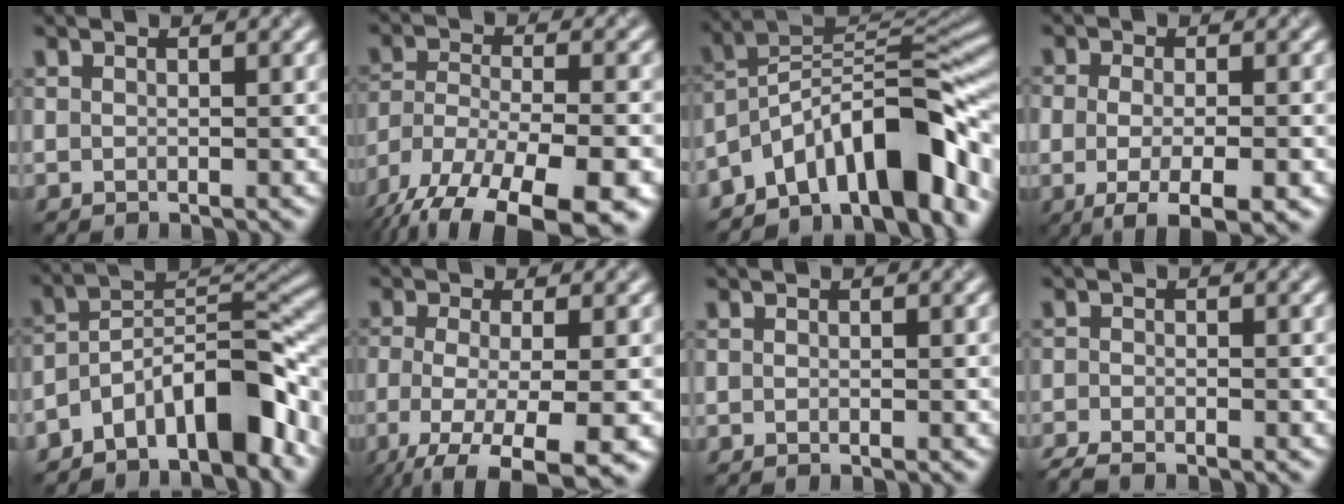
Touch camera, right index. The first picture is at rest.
{"total": 17.9, "force": [-13.6, 7.3, 9.0], "torque": [-0.170, -0.044, -0.171]}
{"total": 10.9, "force": [-6.7, 4.1, 7.6], "torque": [-0.097, 0.022, -0.128]}
{"total": 4.9, "force": [-1.8, 1.7, 4.3], "torque": [-0.080, -0.008, -0.032]}
{"total": 8.9, "force": [-6.1, 3.0, 5.8], "torque": [-0.077, 0.018, -0.116]}
{"total": 9.7, "force": [-5.4, 3.0, 7.4], "torque": [-0.143, -0.031, -0.086]}
{"total": 0.0}
{"total": 2.6, "force": [-2.3, 0.3, 1.1], "torque": [-0.027, -0.007, -0.052]}